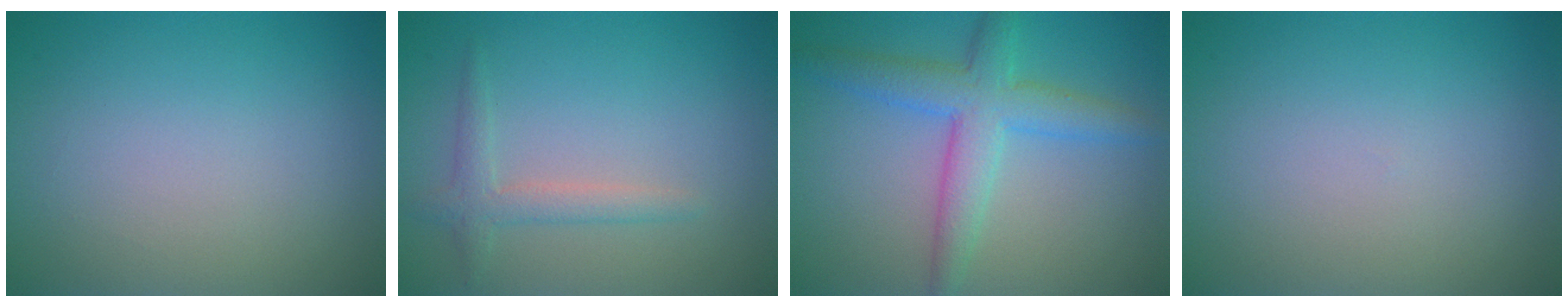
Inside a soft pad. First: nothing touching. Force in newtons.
{"total": 2.0, "press": 2.0, "slide": 0.0}
{"total": 4.9, "press": 4.9, "slide": 0.1}
{"total": 0.0}